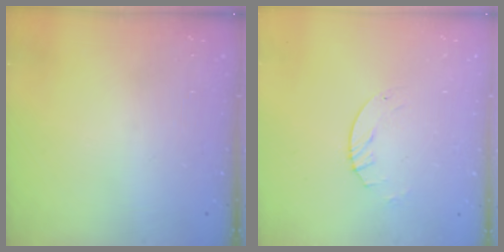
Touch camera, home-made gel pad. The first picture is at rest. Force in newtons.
{"total": 2.6, "press": 2.6, "slide": 0.3}